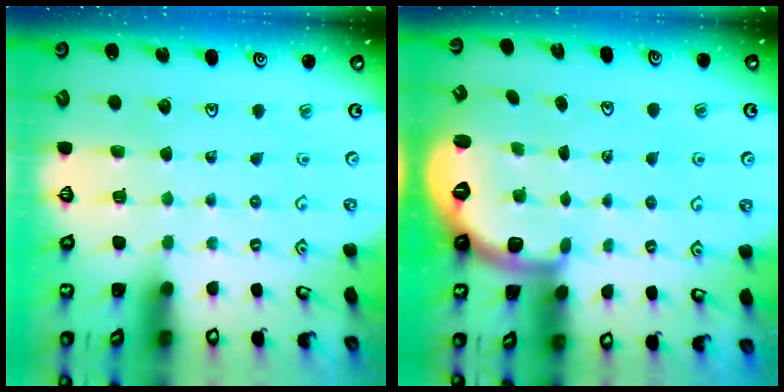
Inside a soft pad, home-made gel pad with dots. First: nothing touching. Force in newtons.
{"total": 2.5, "press": 2.0, "slide": 1.6}